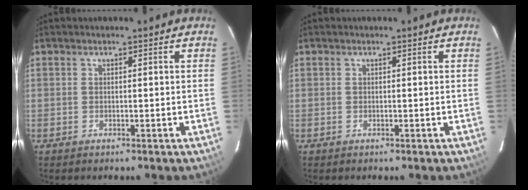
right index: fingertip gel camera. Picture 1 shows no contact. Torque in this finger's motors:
{"motor_torque": [0.00, 0.00, 0.00, 0.00]}